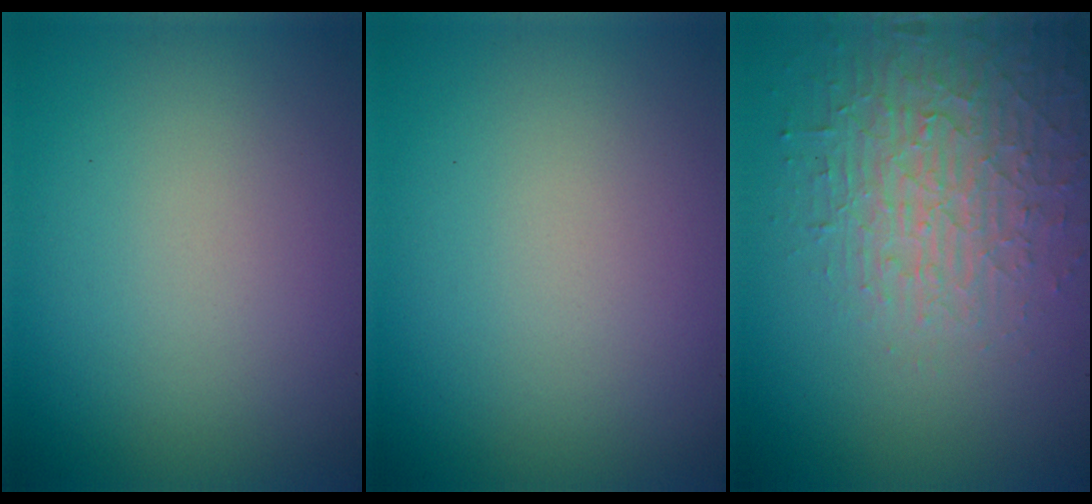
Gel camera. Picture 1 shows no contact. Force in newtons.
{"total": 0.0}
{"total": 4.1, "press": 3.9, "slide": 1.4}